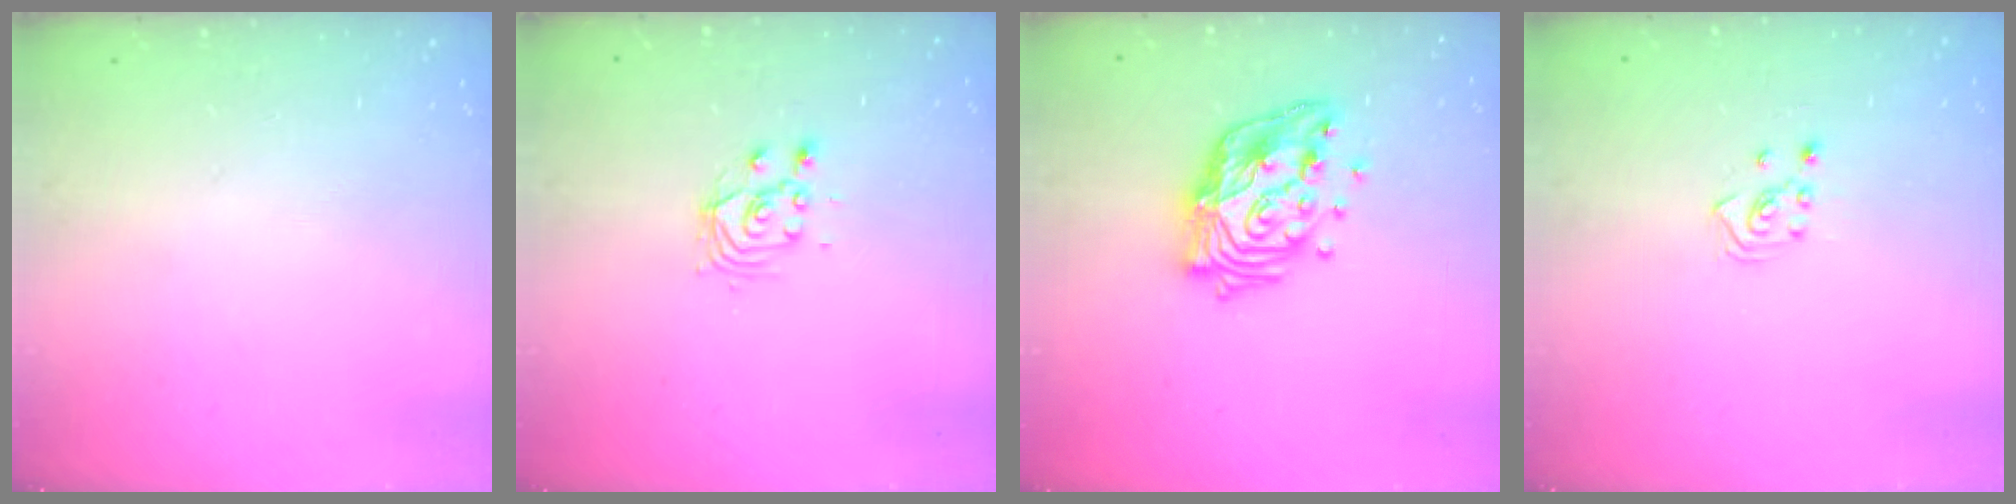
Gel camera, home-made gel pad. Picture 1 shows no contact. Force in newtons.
{"total": 3.6, "press": 3.6, "slide": 0.3}
{"total": 16.7, "press": 16.7, "slide": 1.4}
{"total": 2.5, "press": 2.4, "slide": 0.8}